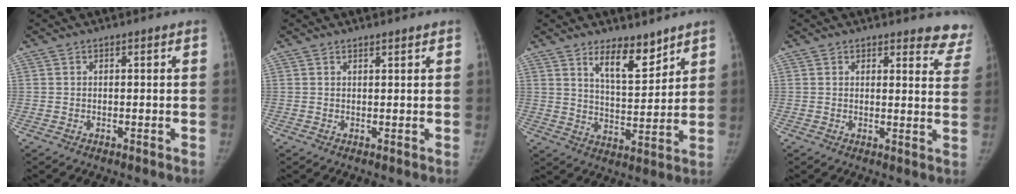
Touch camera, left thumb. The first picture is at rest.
{"total": 0.9, "force": [0.8, 0.1, 0.3], "torque": [-0.004, -0.007, 0.014]}
{"total": 9.4, "force": [6.7, 3.4, 5.6], "torque": [-0.070, -0.060, 0.118]}
{"total": 8.2, "force": [7.8, 2.6, 0.8], "torque": [0.043, -0.056, 0.053]}